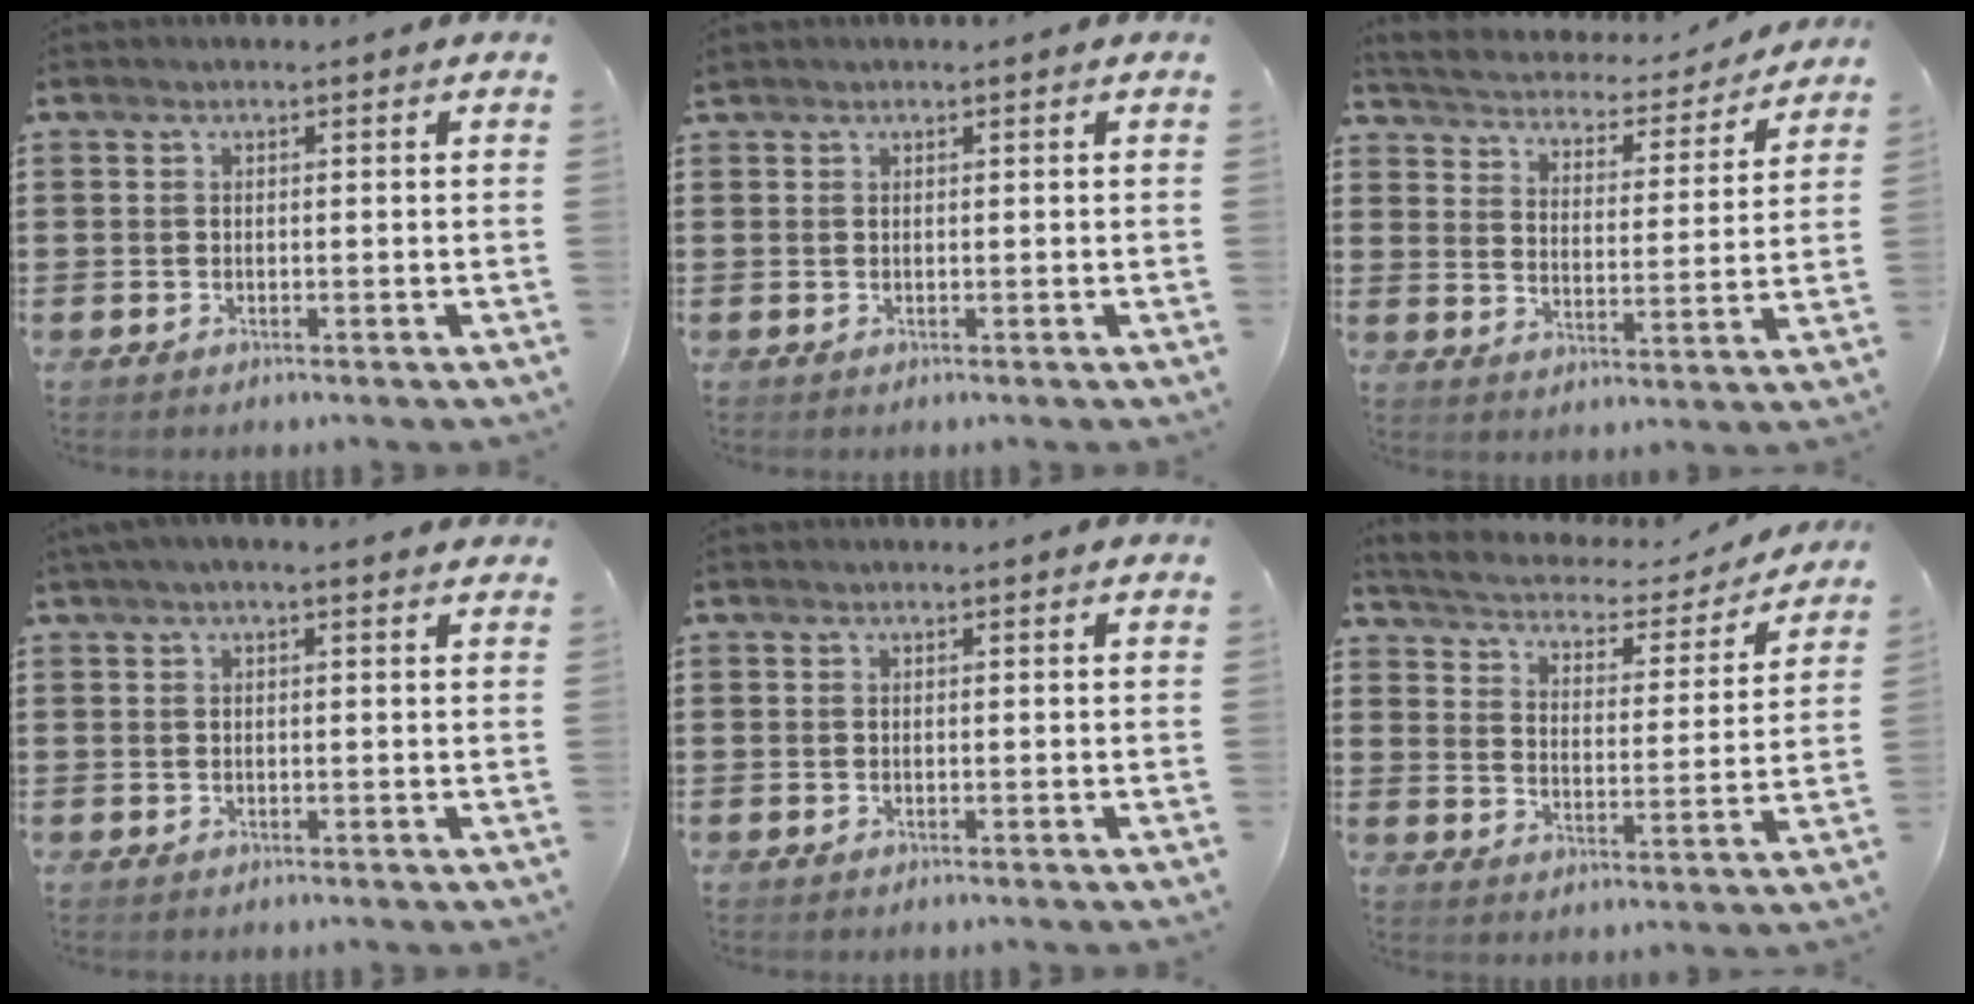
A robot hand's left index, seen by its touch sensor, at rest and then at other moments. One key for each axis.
{"total": 0.0}
{"total": 3.2, "fx": 3.1, "fy": 0.4, "fz": 0.2, "tx": -0.027, "ty": -0.027, "tz": 0.045}
{"total": 1.1, "fx": 0.4, "fy": 0.4, "fz": 0.9, "tx": -0.018, "ty": 0.003, "tz": 0.007}
{"total": 0.0}
{"total": 3.0, "fx": 2.8, "fy": 0.7, "fz": 0.7, "tx": -0.034, "ty": -0.024, "tz": 0.038}